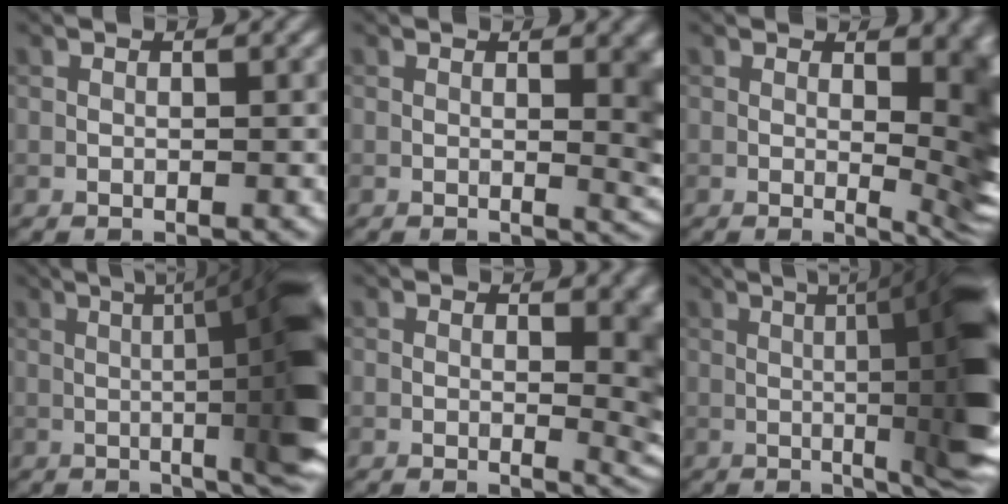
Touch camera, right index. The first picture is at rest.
{"total": 3.7, "force": [0.7, 1.1, 3.5], "torque": [-0.032, -0.001, 0.010]}
{"total": 8.0, "force": [1.1, 3.1, 7.3], "torque": [-0.070, -0.009, 0.018]}
{"total": 14.2, "force": [1.1, 3.8, 13.7], "torque": [-0.129, 0.024, 0.009]}
{"total": 4.7, "force": [0.5, 1.7, 4.4], "torque": [-0.036, -0.005, 0.009]}
{"total": 15.8, "force": [1.2, 4.2, 15.1], "torque": [-0.139, 0.025, 0.007]}